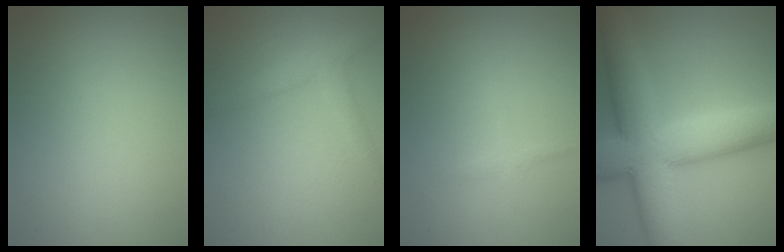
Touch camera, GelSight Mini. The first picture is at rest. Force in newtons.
{"total": 2.4, "press": 2.4, "slide": 0.2}
{"total": 1.0, "press": 1.0, "slide": 0.1}
{"total": 12.0, "press": 12.0, "slide": 0.2}